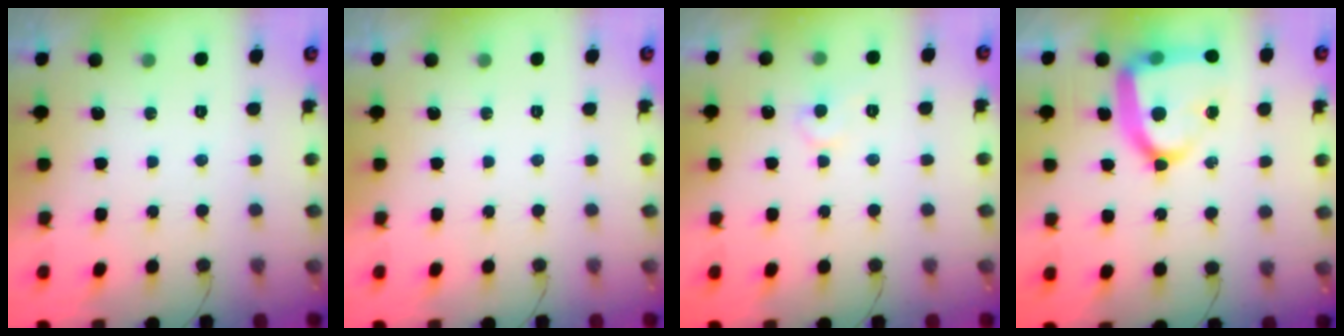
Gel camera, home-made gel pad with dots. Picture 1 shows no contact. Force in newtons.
{"total": 0.0}
{"total": 6.1, "press": 6.1, "slide": 0.3}
{"total": 16.7, "press": 16.6, "slide": 1.6}